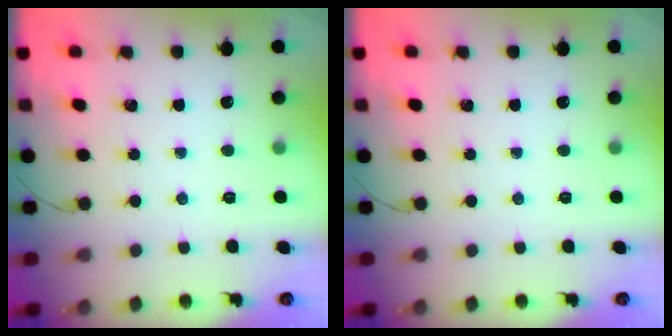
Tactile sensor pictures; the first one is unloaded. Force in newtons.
{"total": 0.0}